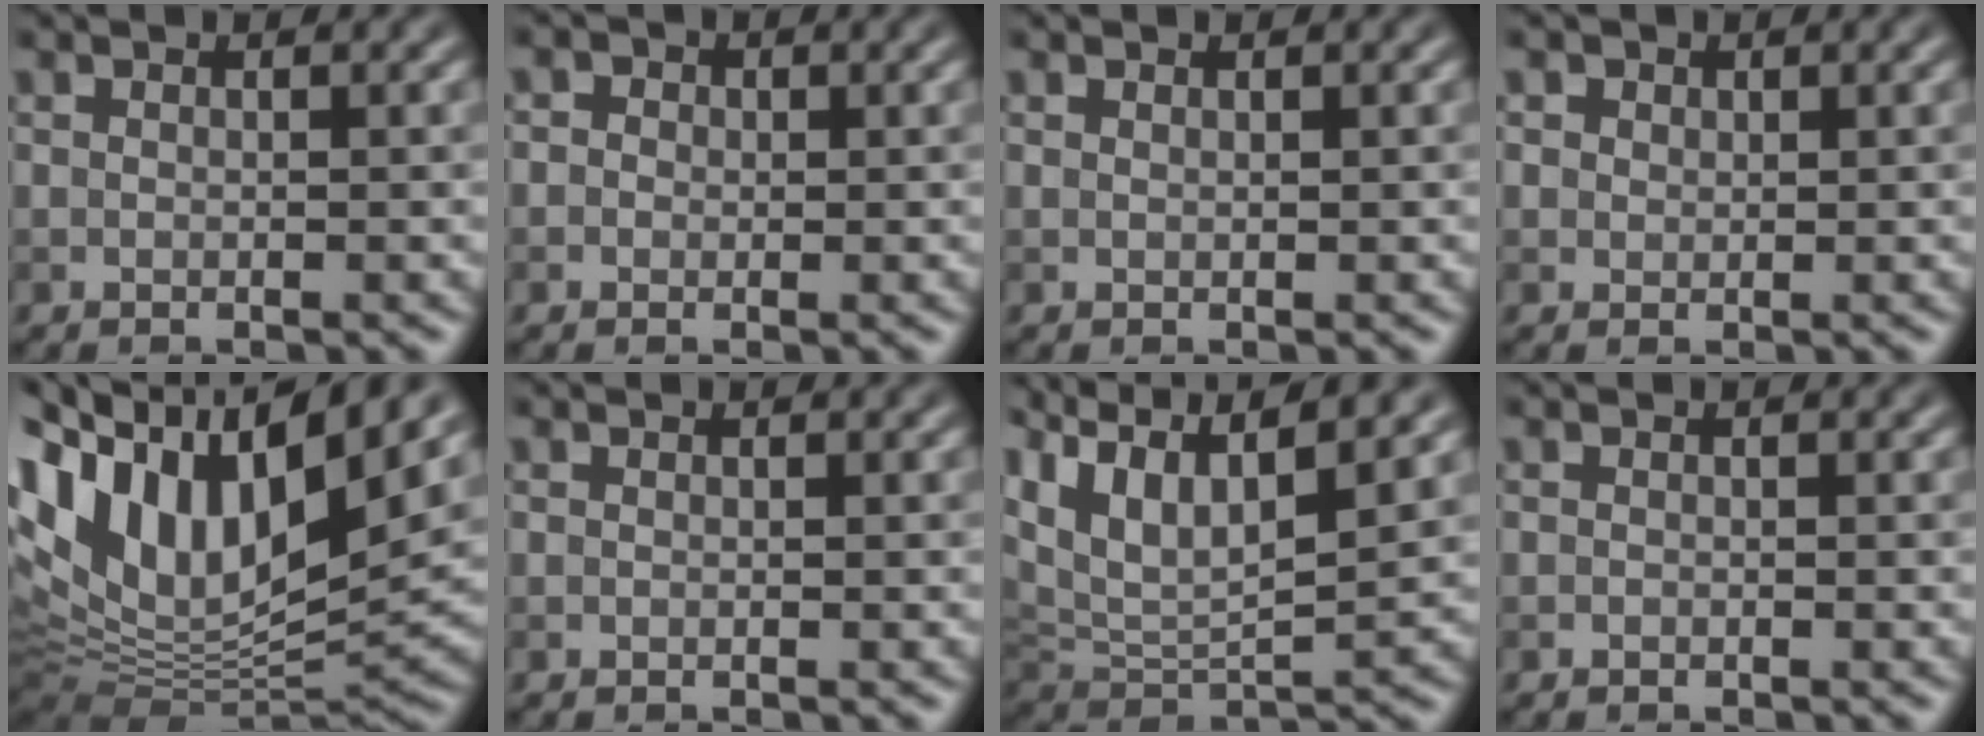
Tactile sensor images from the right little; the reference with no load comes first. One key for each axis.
{"total": 2.3, "fx": 0.9, "fy": 1.9, "fz": 1.0, "tx": 0.000, "ty": 0.012, "tz": -0.014}
{"total": 0.0}
{"total": 2.0, "fx": 1.1, "fy": 1.5, "fz": 0.7, "tx": -0.015, "ty": 0.005, "tz": 0.014}
{"total": 14.7, "fx": 5.8, "fy": 7.5, "fz": 11.3, "tx": -0.219, "ty": 0.018, "tz": 0.108}
{"total": 0.0}
{"total": 9.0, "fx": 5.7, "fy": 3.2, "fz": 6.2, "tx": -0.139, "ty": 0.021, "tz": 0.099}
{"total": 0.0}